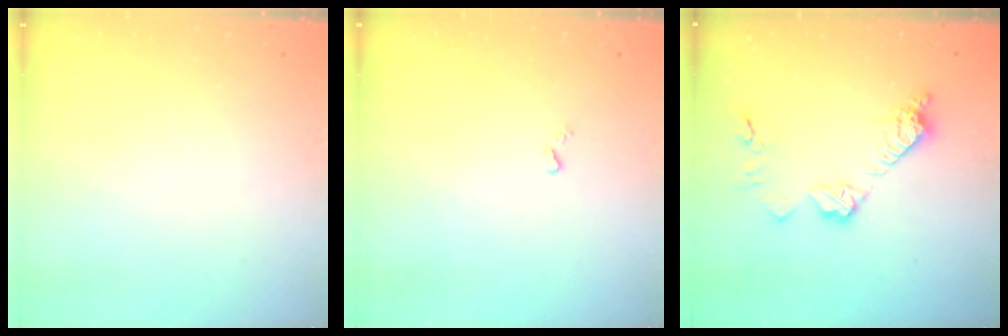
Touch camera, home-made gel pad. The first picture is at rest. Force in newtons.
{"total": 2.6, "press": 2.6, "slide": 0.5}
{"total": 11.4, "press": 11.4, "slide": 0.7}